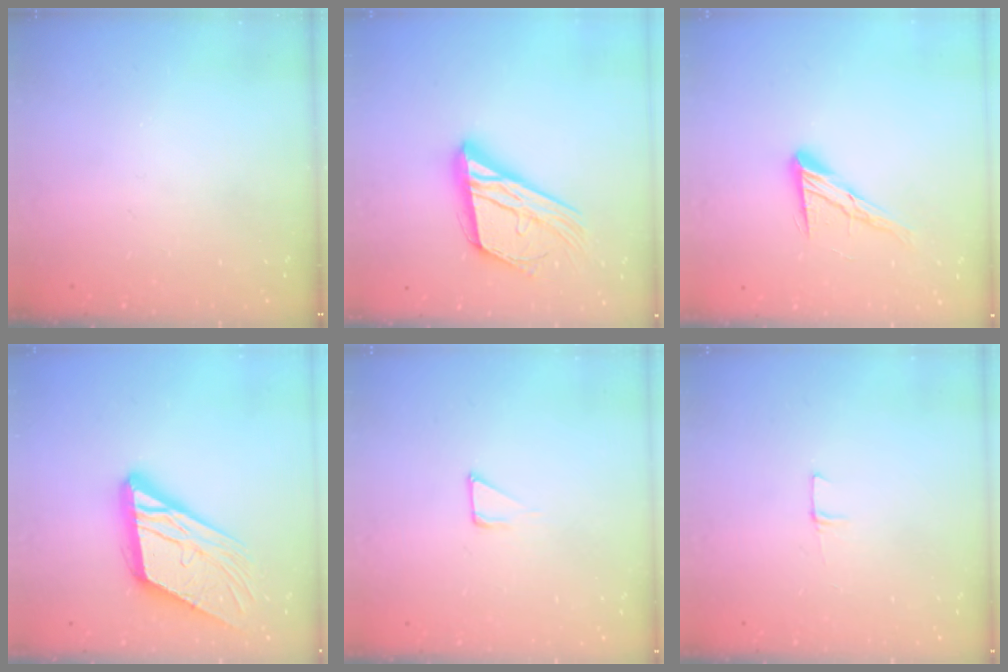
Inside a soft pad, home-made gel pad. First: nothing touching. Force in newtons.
{"total": 18.7, "press": 18.6, "slide": 1.8}
{"total": 10.6, "press": 10.6, "slide": 0.8}
{"total": 15.7, "press": 15.6, "slide": 1.8}
{"total": 4.8, "press": 4.8, "slide": 0.4}
{"total": 5.1, "press": 5.1, "slide": 0.4}